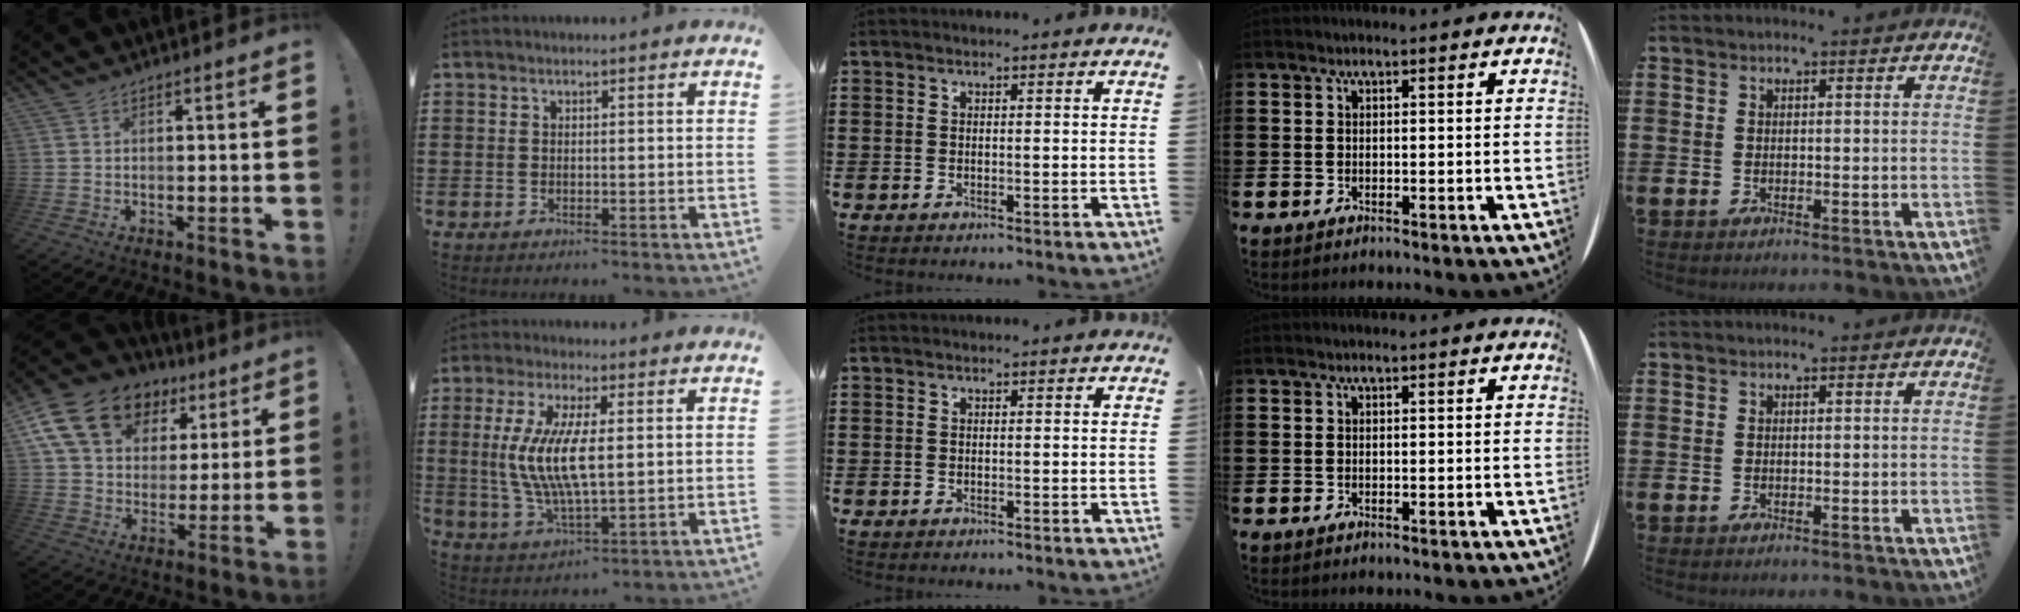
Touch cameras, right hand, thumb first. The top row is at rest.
{"thumb": {"total": 18.9, "force": [9.1, 13.2, 10.0], "torque": [-0.162, -0.035, 0.174]}, "index": {"total": 9.6, "force": [0.7, 3.2, 9.0], "torque": [-0.196, -0.003, 0.006]}}